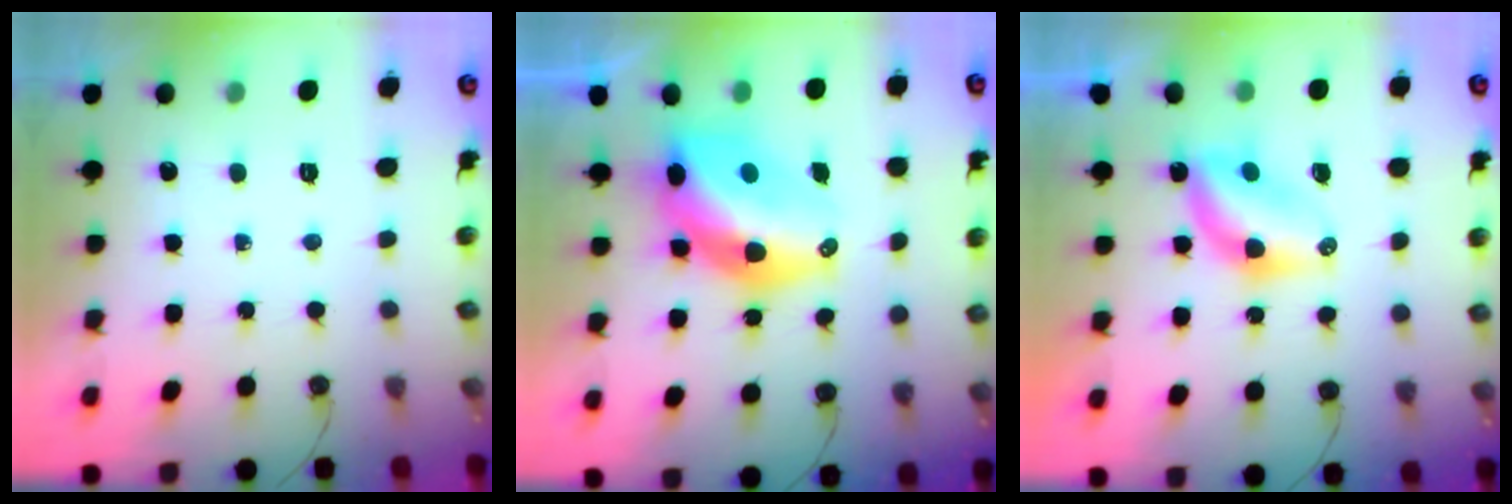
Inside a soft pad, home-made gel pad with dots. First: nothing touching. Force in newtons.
{"total": 14.2, "press": 14.1, "slide": 1.1}
{"total": 6.5, "press": 6.5, "slide": 0.1}